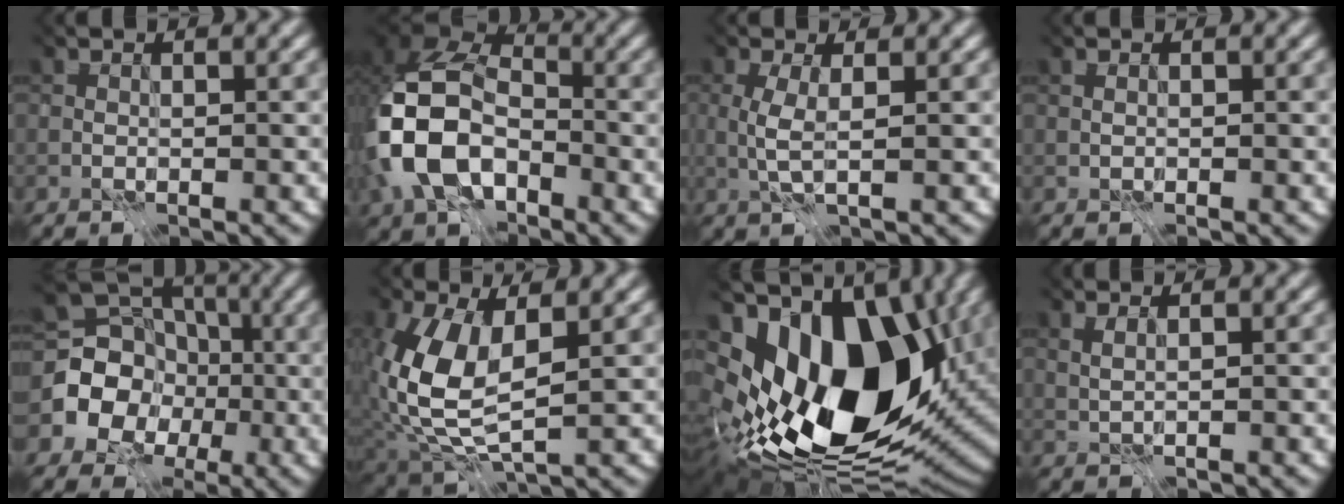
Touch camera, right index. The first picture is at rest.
{"total": 9.7, "force": [-5.3, 5.7, 5.8], "torque": [-0.147, -0.025, -0.081]}
{"total": 2.4, "force": [-1.7, -0.1, 1.7], "torque": [-0.061, -0.014, -0.008]}
{"total": 0.9, "force": [0.4, 0.5, 0.5], "torque": [-0.007, 0.007, 0.007]}
{"total": 6.3, "force": [-3.9, 4.7, 1.6], "torque": [-0.028, -0.020, -0.060]}
{"total": 8.1, "force": [-1.0, 4.1, 6.9], "torque": [-0.172, -0.028, 0.013]}
{"total": 17.5, "force": [-1.1, 9.7, 14.5], "torque": [-0.302, -0.030, 0.019]}
{"total": 2.3, "force": [1.5, 0.7, 1.6], "torque": [-0.021, 0.015, 0.024]}